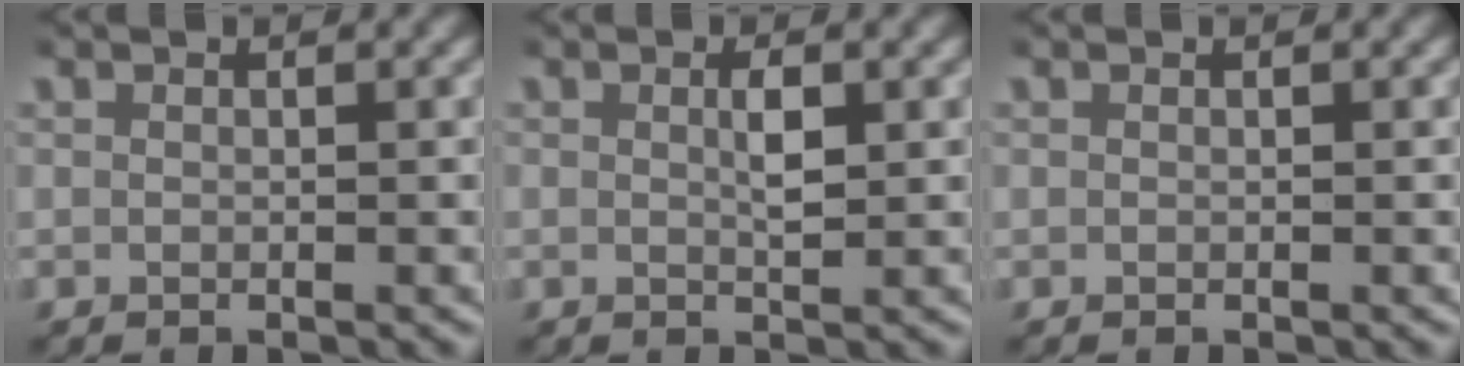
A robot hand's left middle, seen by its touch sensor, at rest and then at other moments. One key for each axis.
{"total": 1.6, "fx": 0.4, "fy": 0.4, "fz": 1.5, "tx": -0.023, "ty": -0.006, "tz": 0.008}
{"total": 0.0}